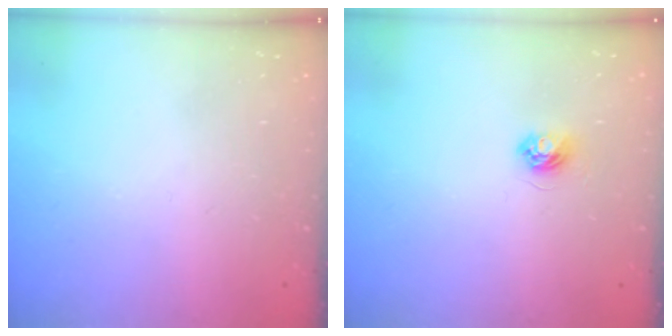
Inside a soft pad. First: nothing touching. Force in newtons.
{"total": 4.0, "press": 4.0, "slide": 0.4}